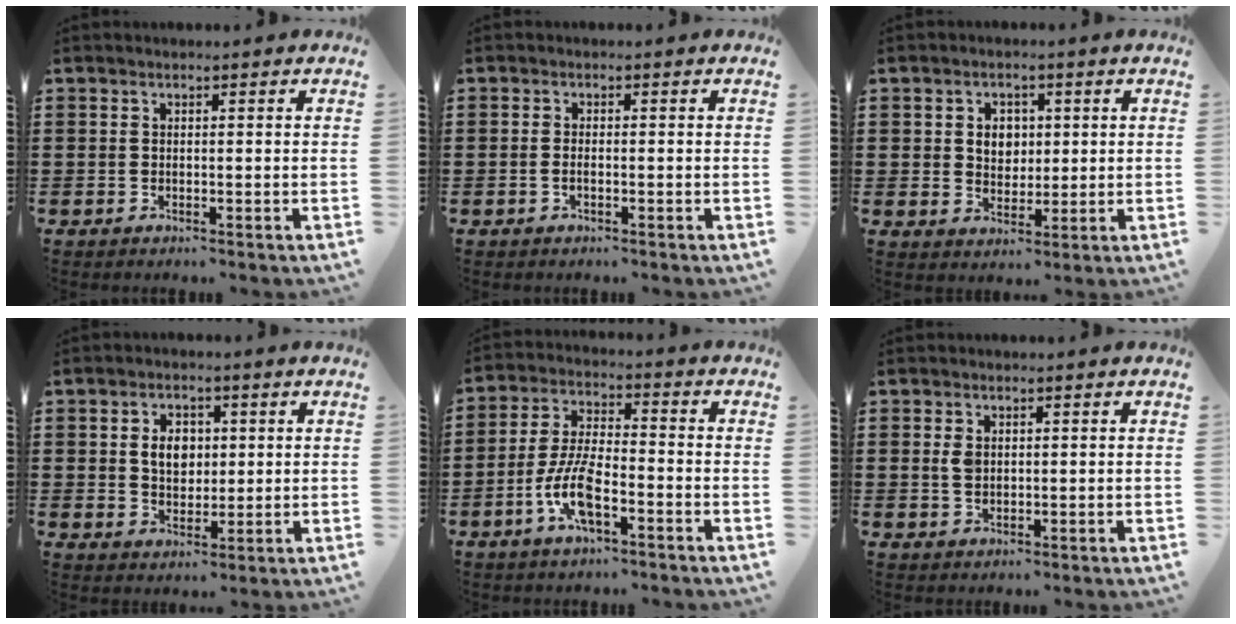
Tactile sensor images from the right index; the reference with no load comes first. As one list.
[{"total": 0.9, "force": [-0.5, 0.0, 0.8], "torque": [-0.017, -0.008, -0.007]}, {"total": 3.8, "force": [0.8, 3.2, 1.8], "torque": [-0.039, 0.008, 0.009]}, {"total": 4.7, "force": [0.8, 3.5, 3.1], "torque": [-0.063, 0.010, 0.009]}, {"total": 8.3, "force": [-3.7, 2.6, 7.0], "torque": [-0.163, -0.010, -0.073]}, {"total": 2.0, "force": [0.4, 1.2, 1.5], "torque": [-0.035, 0.005, 0.007]}]